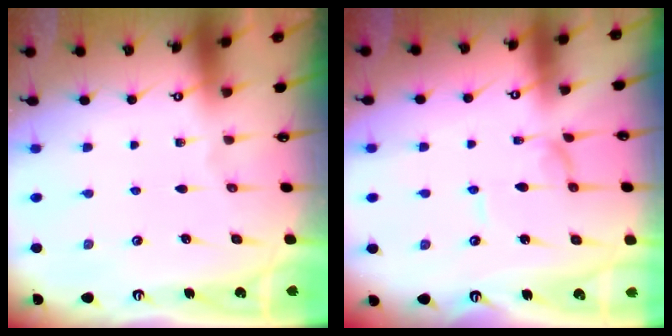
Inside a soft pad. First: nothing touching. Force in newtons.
{"total": 0.0}